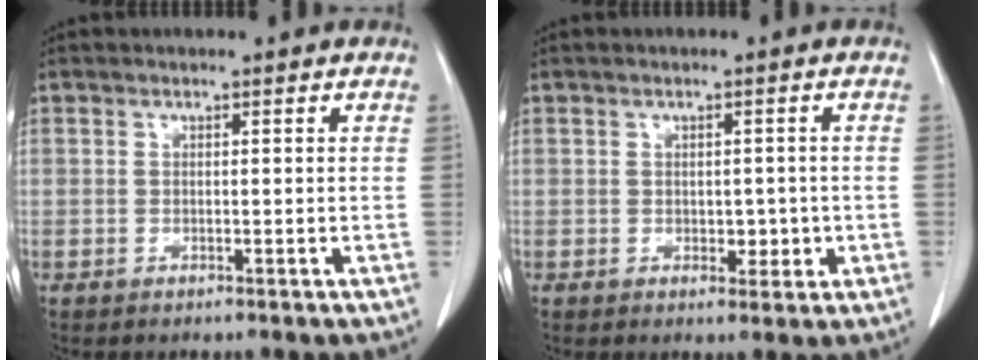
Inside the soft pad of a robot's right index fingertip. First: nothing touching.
{"total": 2.8, "force": [-0.4, 1.8, 2.1], "torque": [-0.022, 0.001, 0.000]}